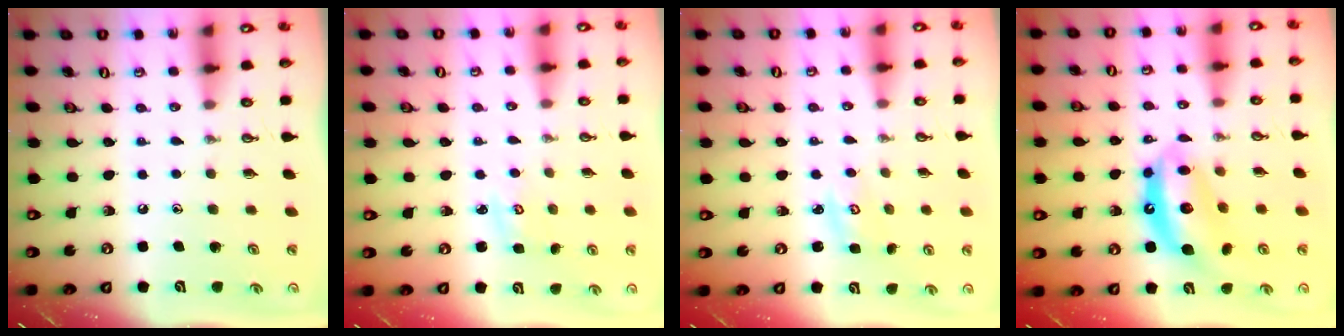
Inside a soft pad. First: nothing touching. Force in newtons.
{"total": 2.7, "press": 2.7, "slide": 0.3}
{"total": 2.9, "press": 2.8, "slide": 0.4}
{"total": 11.7, "press": 11.7, "slide": 0.9}